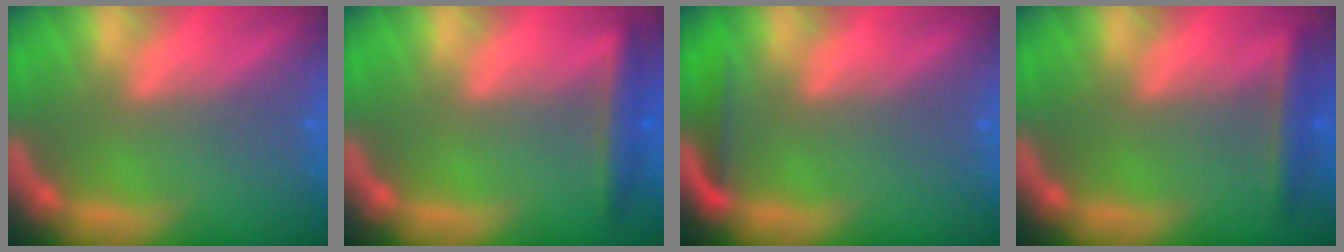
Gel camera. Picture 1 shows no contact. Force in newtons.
{"total": 2.9}
{"total": 1.9}
{"total": 2.4}